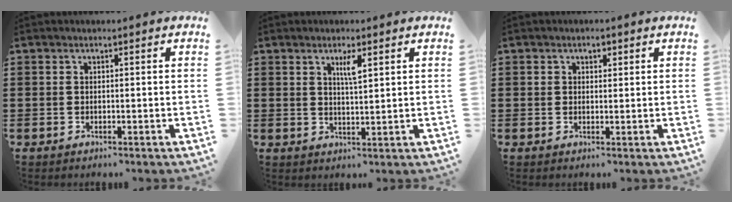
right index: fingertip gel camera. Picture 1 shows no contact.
{"total": 3.0, "force": [1.5, 0.5, 2.5], "torque": [-0.046, 0.000, 0.023]}
{"total": 1.4, "force": [0.6, 1.1, 0.6], "torque": [-0.014, 0.008, 0.009]}